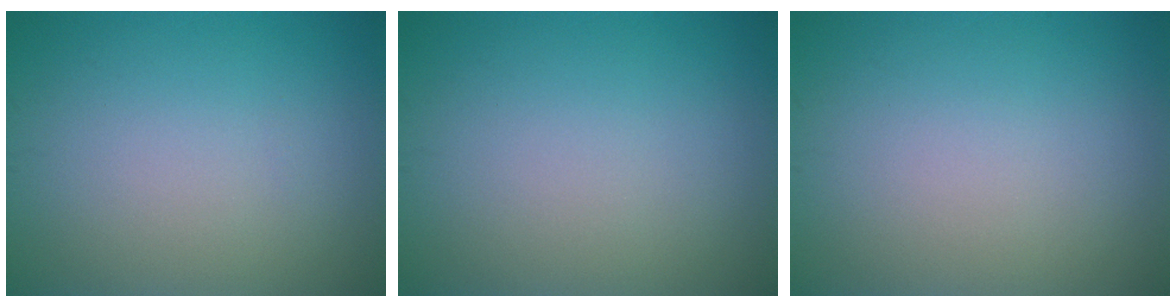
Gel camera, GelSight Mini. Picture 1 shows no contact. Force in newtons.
{"total": 0.0}
{"total": 0.0}